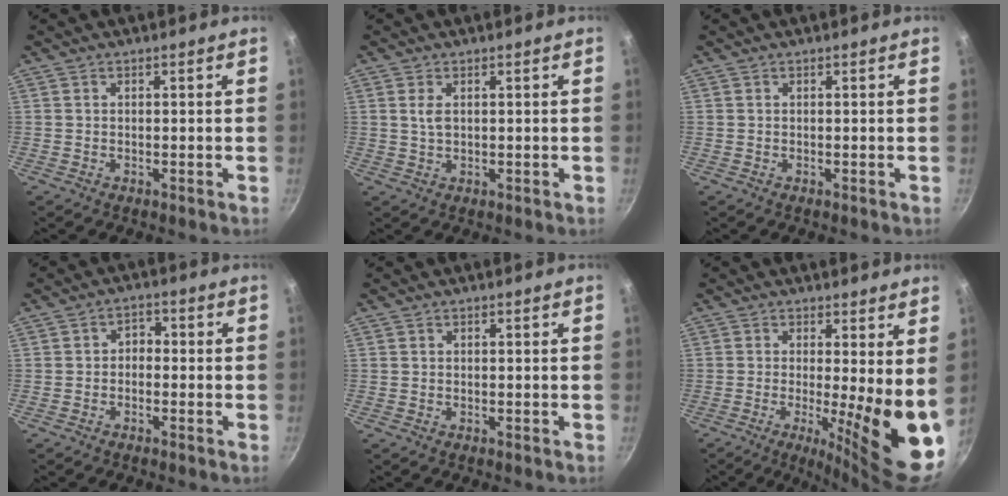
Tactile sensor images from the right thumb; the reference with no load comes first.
{"total": 2.3, "force": [0.6, 1.3, 1.8], "torque": [-0.033, -0.002, 0.012]}
{"total": 0.0}
{"total": 2.6, "force": [-0.8, 2.0, 1.5], "torque": [-0.012, 0.015, -0.019]}
{"total": 0.0}
{"total": 13.7, "force": [-0.4, 3.2, 13.3], "torque": [-0.163, -0.034, -0.001]}